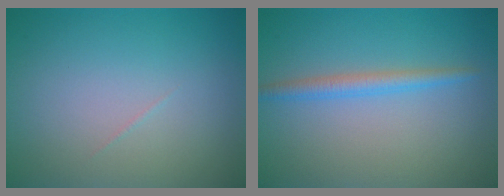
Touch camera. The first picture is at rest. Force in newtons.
{"total": 2.1, "press": 2.1, "slide": 0.0}